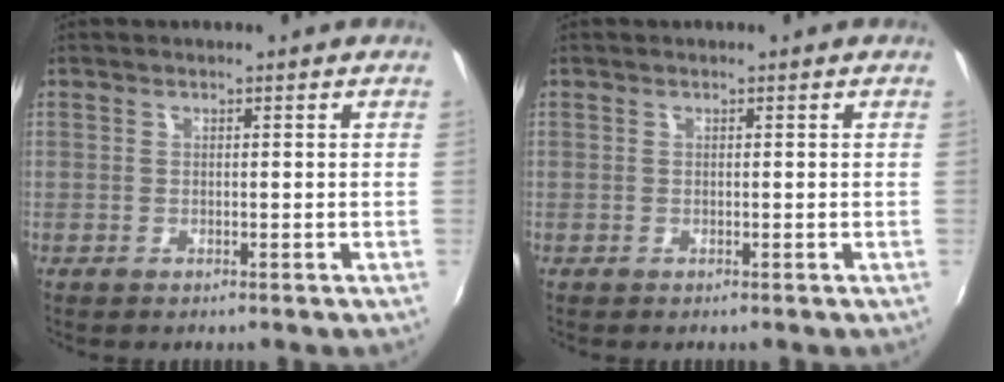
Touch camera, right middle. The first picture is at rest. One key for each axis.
{"total": 0.0}